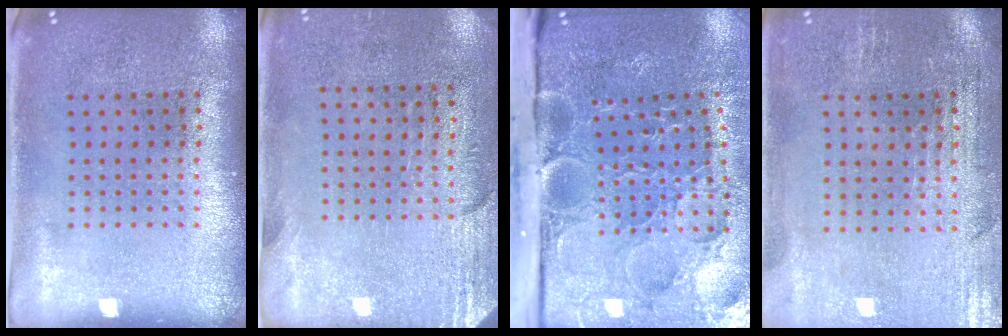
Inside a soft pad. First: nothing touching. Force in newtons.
{"total": 2.8, "press": 2.4, "slide": 1.4}
{"total": 4.9, "press": 4.1, "slide": 2.7}
{"total": 0.8, "press": 0.7, "slide": 0.5}